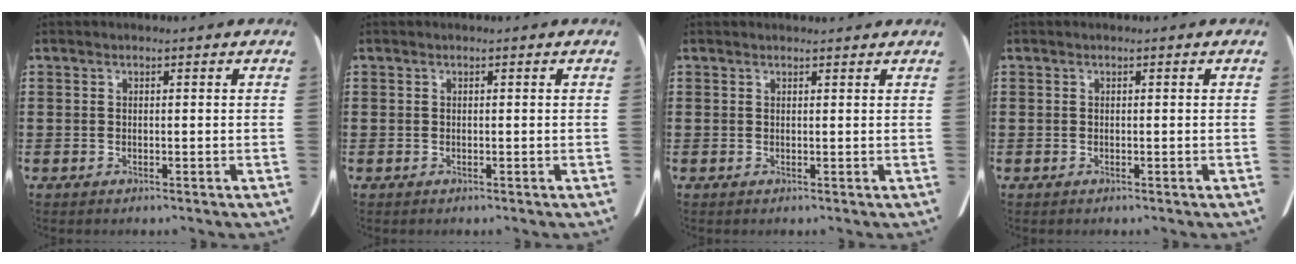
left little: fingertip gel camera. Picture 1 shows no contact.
{"total": 0.0}
{"total": 0.8, "force": [0.8, 0.1, 0.2], "torque": [0.004, -0.001, 0.012]}
{"total": 0.0}